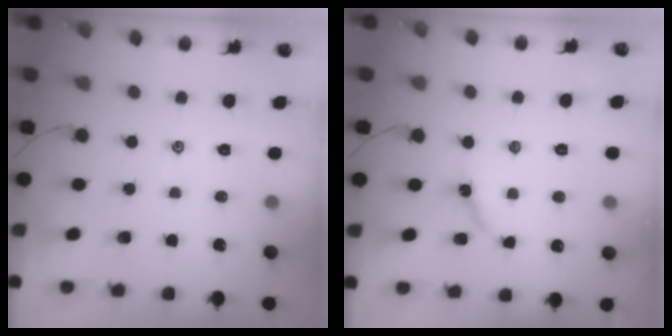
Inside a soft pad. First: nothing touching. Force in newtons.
{"total": 5.5, "press": 5.5, "slide": 0.3}